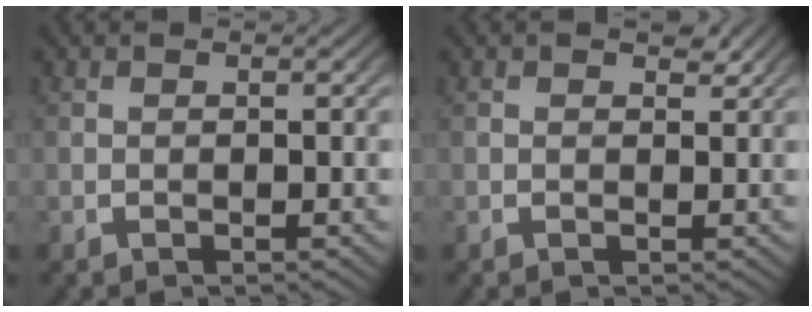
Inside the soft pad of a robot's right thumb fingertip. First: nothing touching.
{"total": 1.2, "force": [1.0, 0.5, 0.5], "torque": [0.001, -0.001, 0.015]}